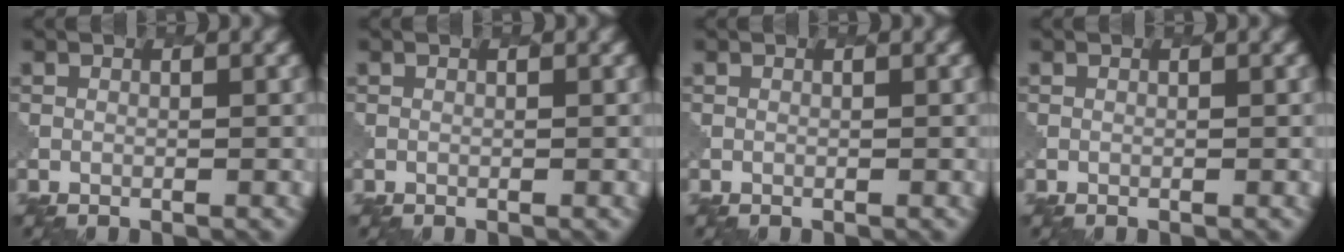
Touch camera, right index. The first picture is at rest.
{"total": 0.0}
{"total": 0.0}
{"total": 0.0}